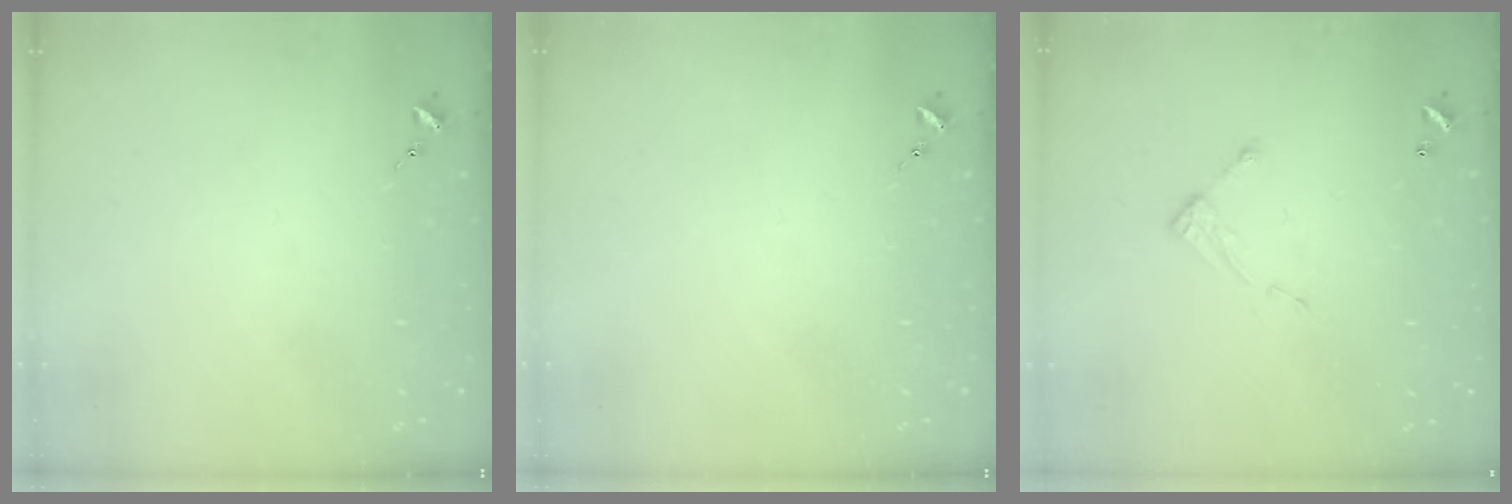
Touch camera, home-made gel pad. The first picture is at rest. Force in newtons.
{"total": 0.0}
{"total": 5.0, "press": 4.9, "slide": 0.2}